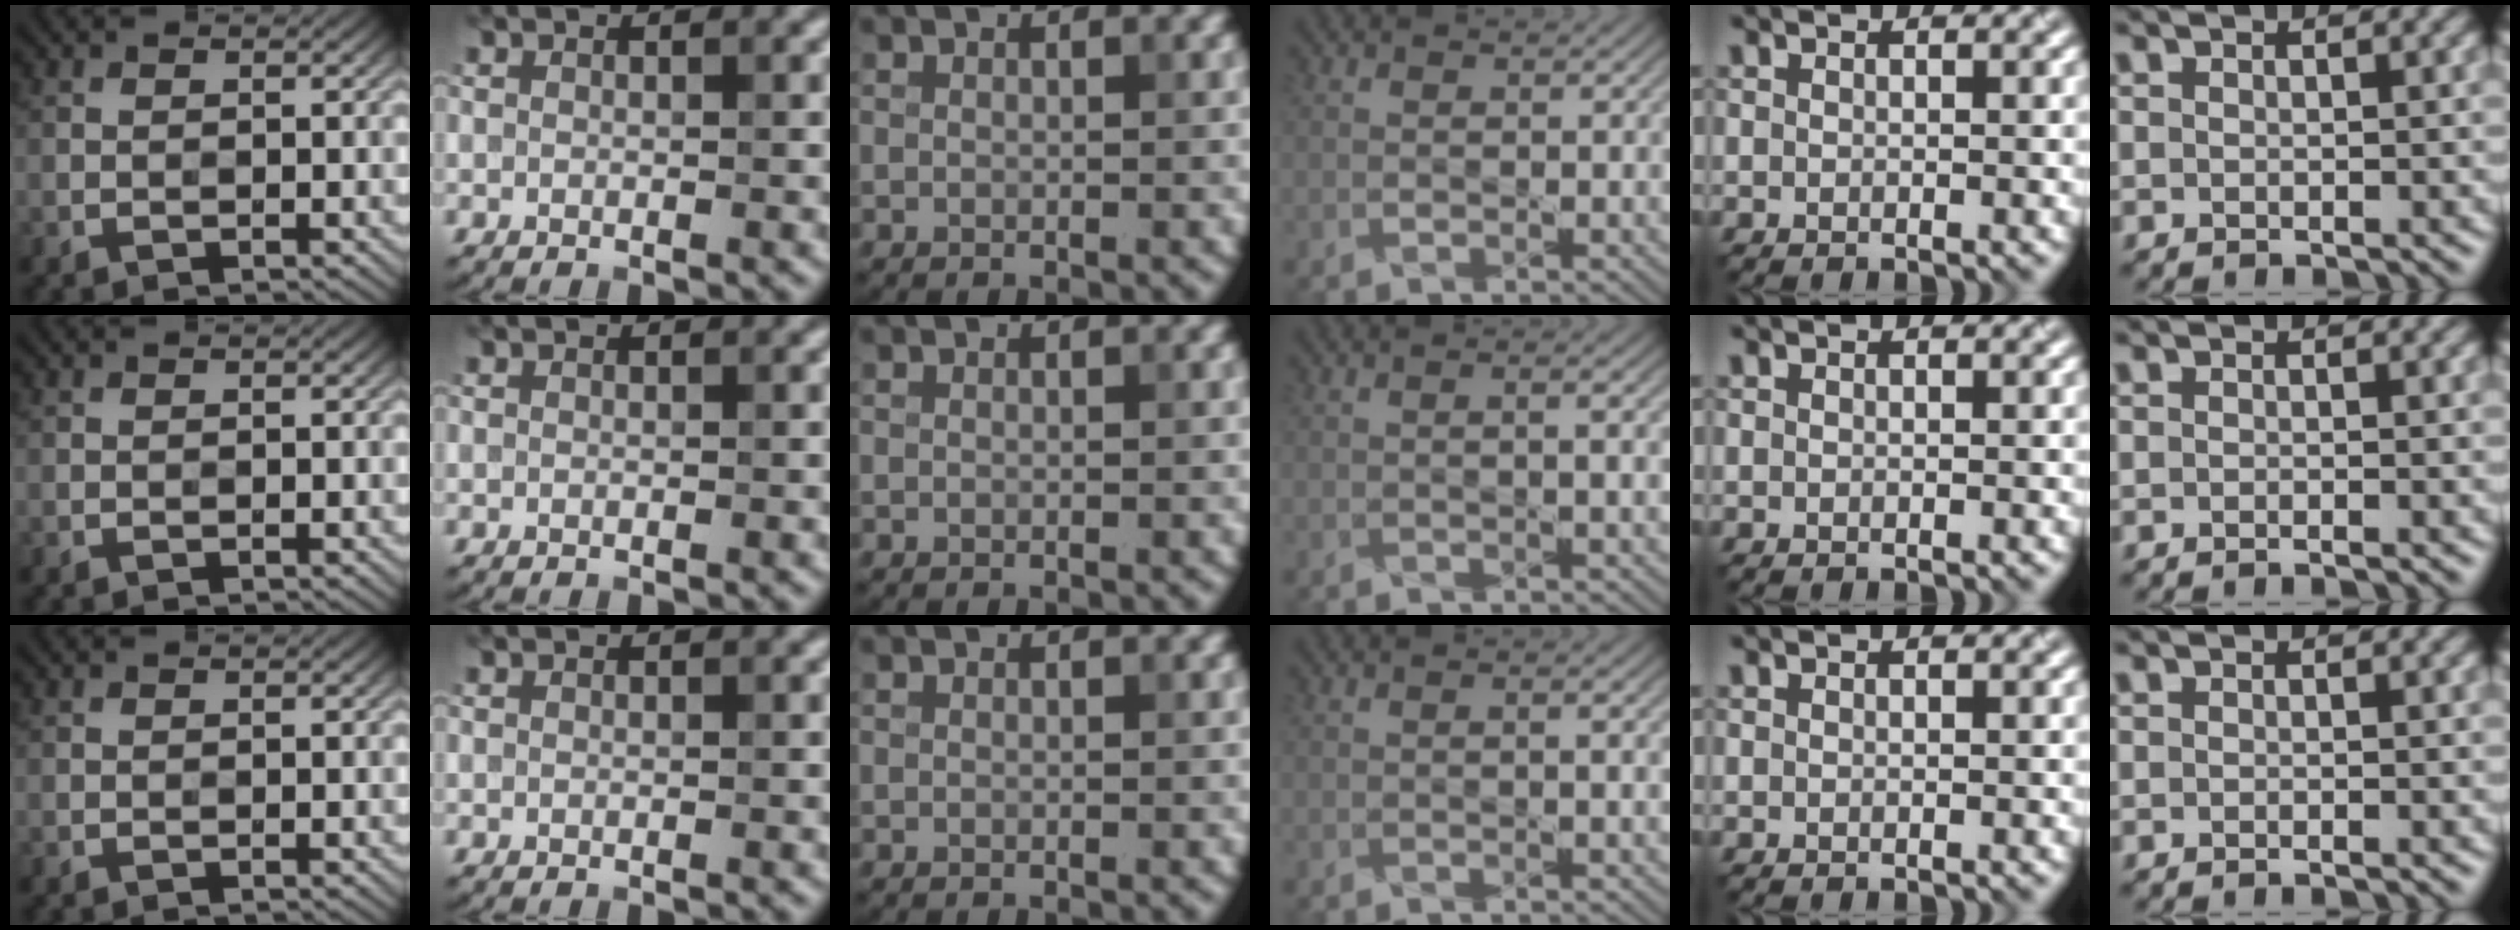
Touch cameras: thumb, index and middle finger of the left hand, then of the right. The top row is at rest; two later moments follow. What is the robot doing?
{"motion": "pour", "object": "cup"}